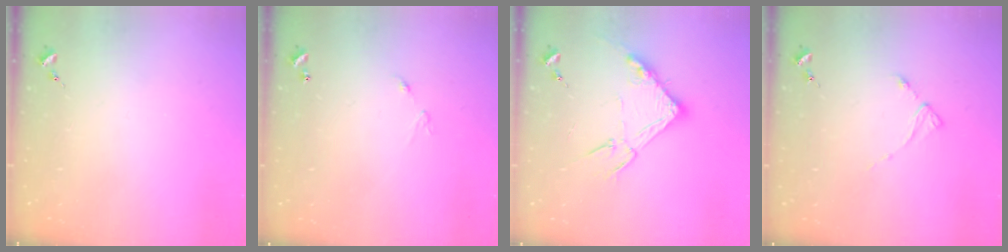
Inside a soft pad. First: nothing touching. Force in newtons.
{"total": 5.0, "press": 5.0, "slide": 0.5}
{"total": 14.8, "press": 14.8, "slide": 0.4}
{"total": 2.7, "press": 2.7, "slide": 0.4}